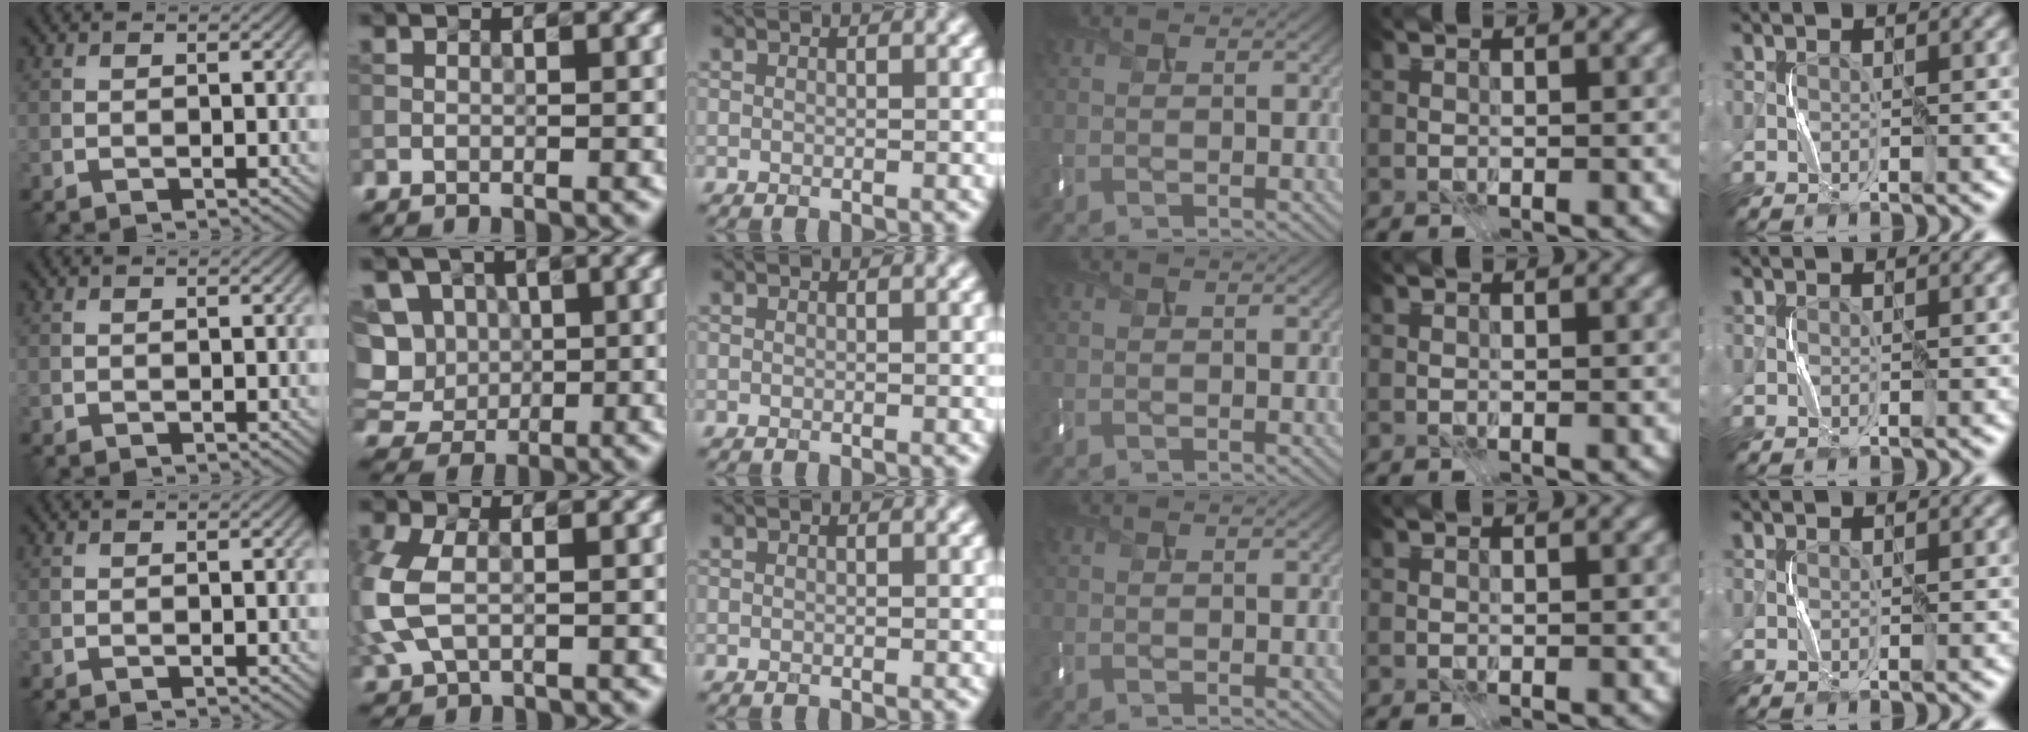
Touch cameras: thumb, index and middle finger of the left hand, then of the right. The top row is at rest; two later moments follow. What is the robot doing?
{"motion": "press", "object": "keyboard"}